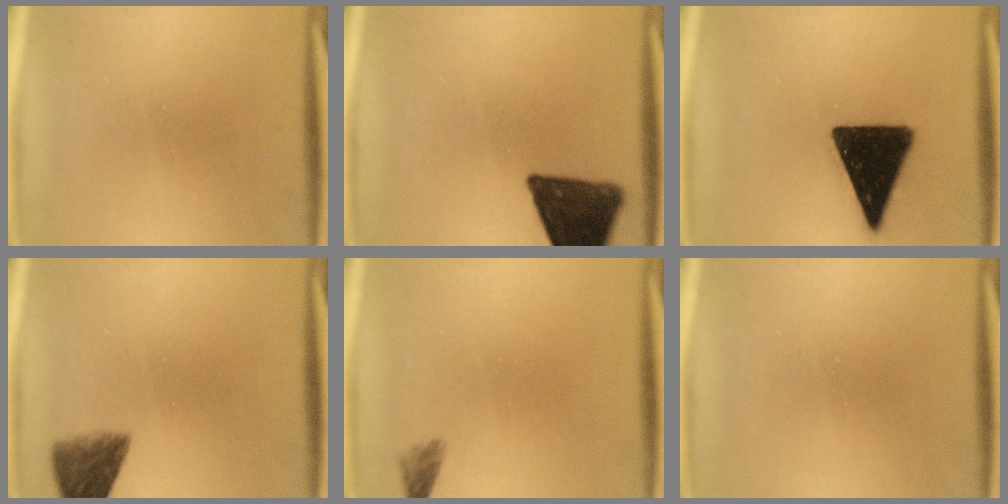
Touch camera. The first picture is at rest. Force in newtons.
{"total": 15.0}
{"total": 17.4}
{"total": 5.6}
{"total": 1.6}
{"total": 0.0}